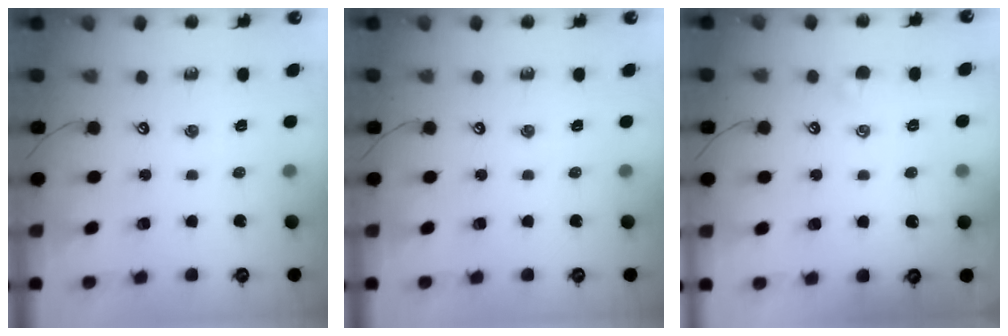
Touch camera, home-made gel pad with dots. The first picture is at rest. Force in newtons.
{"total": 0.0}
{"total": 1.6, "press": 1.5, "slide": 0.3}